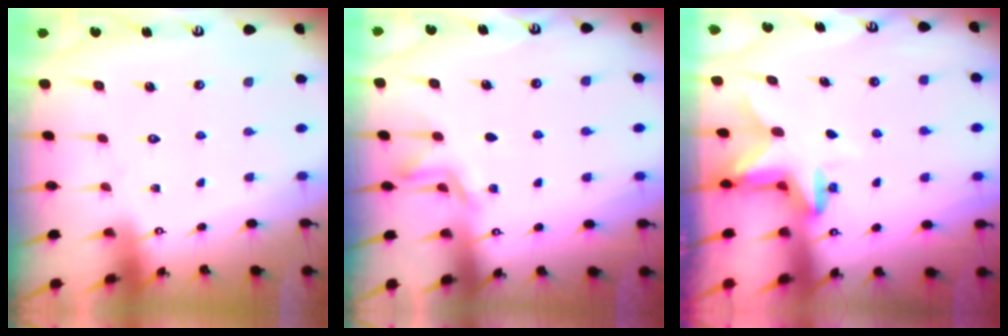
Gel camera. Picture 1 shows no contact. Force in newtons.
{"total": 2.0, "press": 1.6, "slide": 1.1}
{"total": 2.6, "press": 2.6, "slide": 0.6}